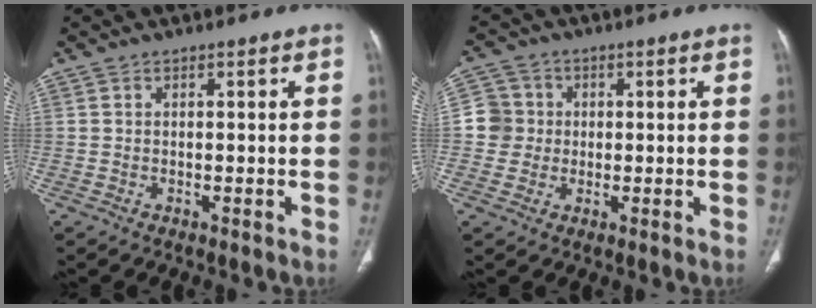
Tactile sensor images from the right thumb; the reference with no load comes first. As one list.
[{"total": 5.4, "force": [0.1, 5.4, 0.6], "torque": [0.019, 0.011, -0.006]}]